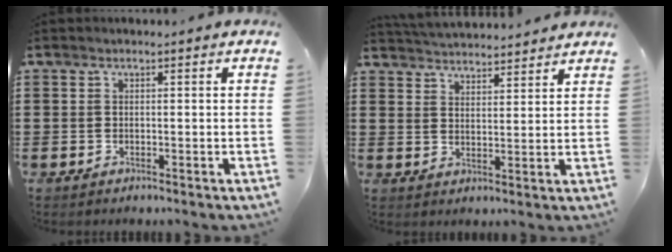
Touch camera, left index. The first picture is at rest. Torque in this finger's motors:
{"motor_torque": [-0.01, -0.03, 0.16, 0.09]}